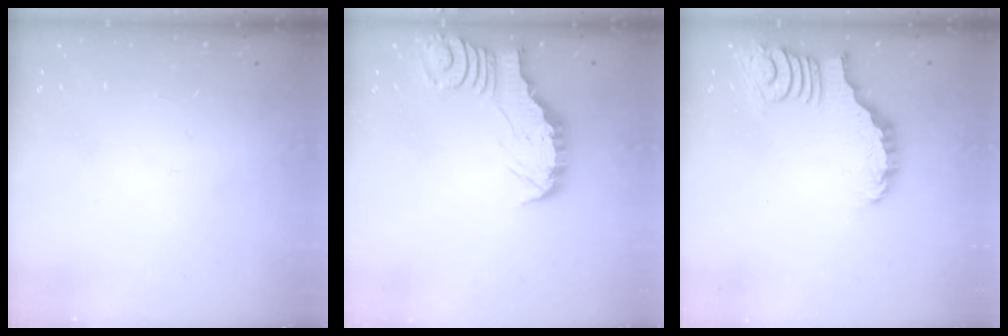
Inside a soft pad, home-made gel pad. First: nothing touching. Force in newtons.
{"total": 2.7, "press": 2.7, "slide": 0.2}
{"total": 2.8, "press": 2.7, "slide": 0.5}